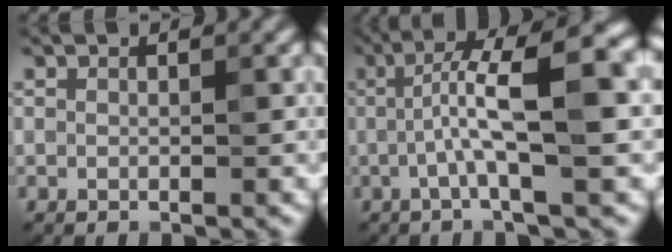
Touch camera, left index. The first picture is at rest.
{"total": 8.8, "force": [0.0, 1.9, 8.6], "torque": [-0.129, 0.022, -0.007]}